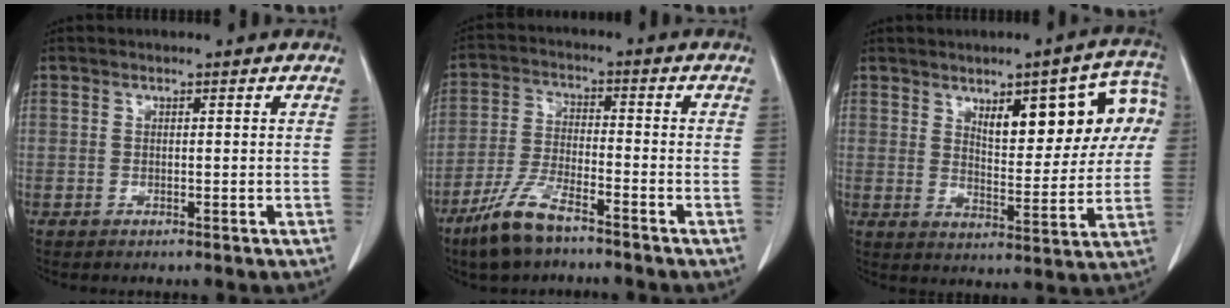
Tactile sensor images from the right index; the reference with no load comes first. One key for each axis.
{"total": 8.4, "fx": -6.2, "fy": 1.9, "fz": 5.4, "tx": -0.121, "ty": -0.015, "tz": -0.120}
{"total": 14.1, "fx": 5.1, "fy": 4.7, "fz": 12.3, "tx": -0.155, "ty": 0.024, "tz": 0.073}